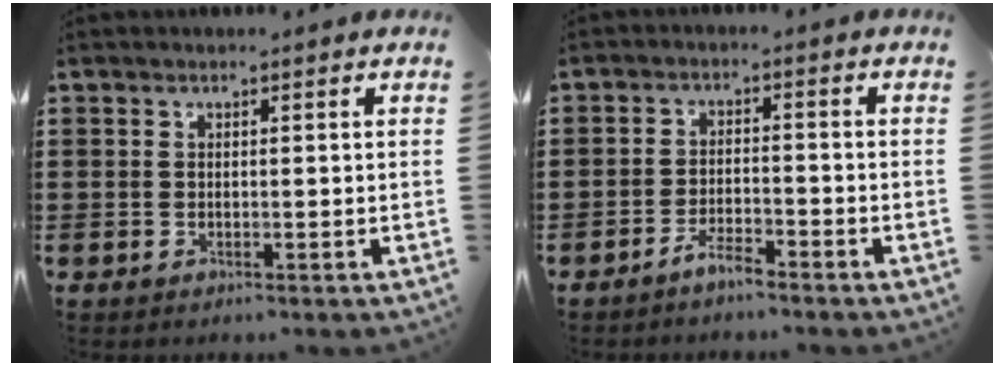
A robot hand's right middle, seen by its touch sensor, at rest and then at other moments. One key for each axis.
{"total": 3.0, "fx": -2.7, "fy": 0.2, "fz": 1.4, "tx": -0.034, "ty": 0.002, "tz": -0.053}